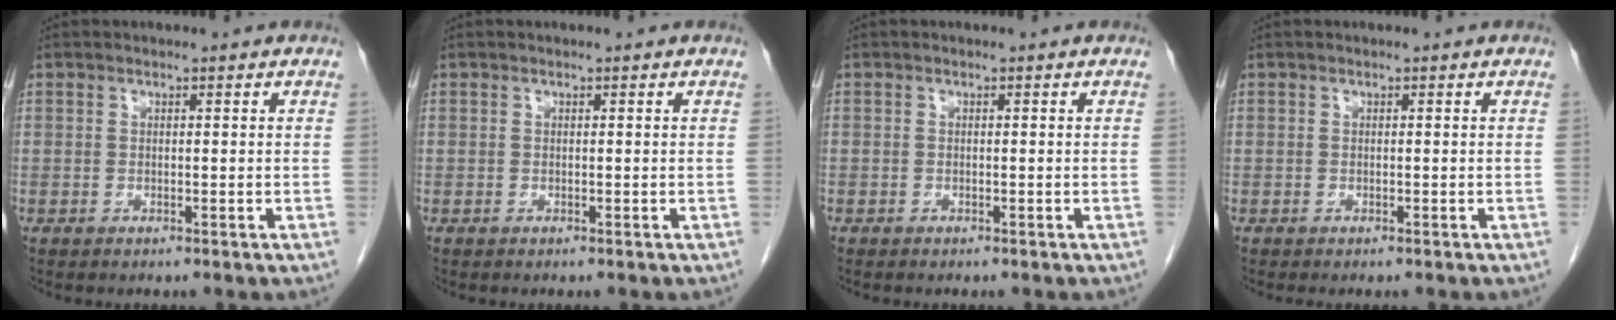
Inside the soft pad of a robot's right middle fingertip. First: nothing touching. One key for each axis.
{"total": 0.0}
{"total": 0.0}
{"total": 0.8, "fx": -0.7, "fy": 0.2, "fz": 0.3, "tx": -0.008, "ty": -0.003, "tz": -0.011}